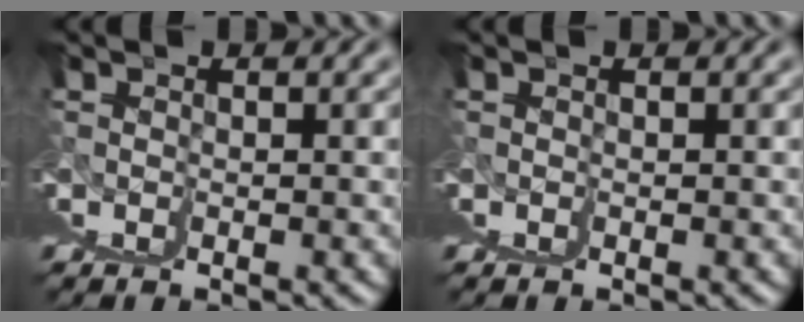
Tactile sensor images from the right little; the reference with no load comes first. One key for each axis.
{"total": 0.0}